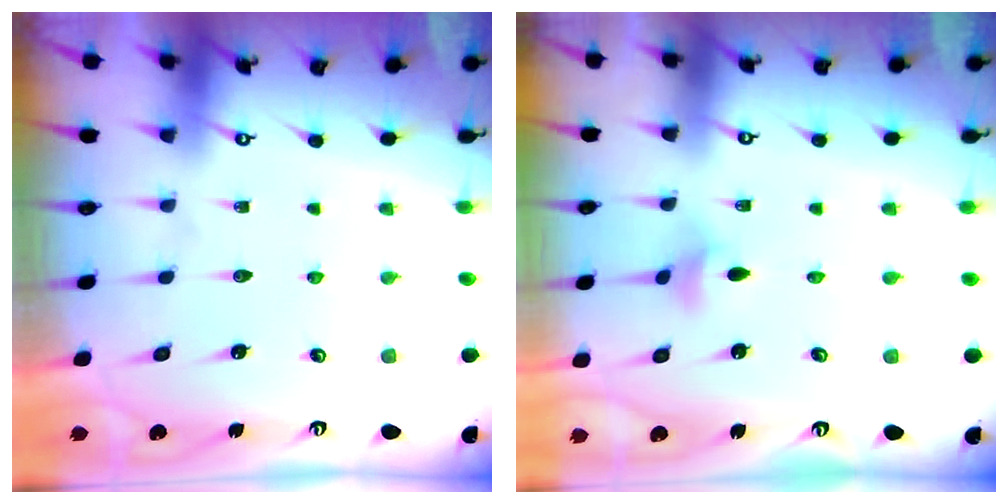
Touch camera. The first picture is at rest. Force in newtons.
{"total": 2.9, "press": 2.9, "slide": 0.5}